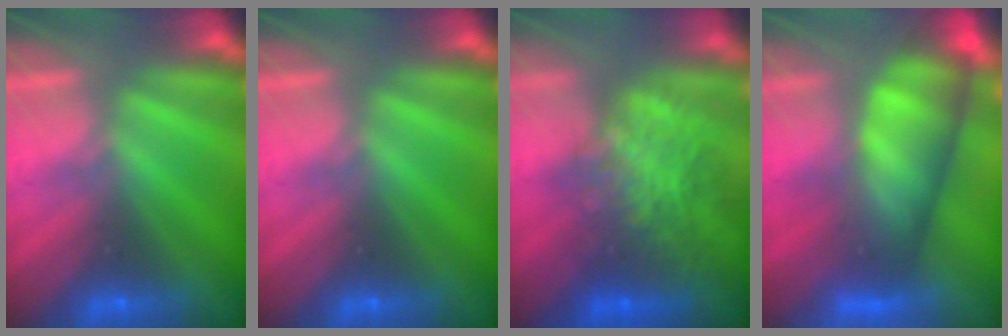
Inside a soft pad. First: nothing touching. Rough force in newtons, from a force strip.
{"total": 0.0}
{"total": 7.3}
{"total": 7.3}